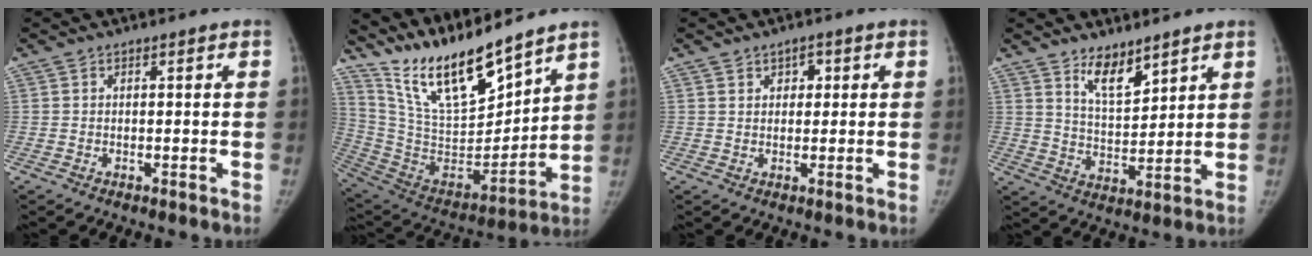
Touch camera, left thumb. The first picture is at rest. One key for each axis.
{"total": 19.3, "fx": 16.0, "fy": 4.5, "fz": 9.7, "tx": -0.137, "ty": -0.102, "tz": 0.309}
{"total": 2.6, "fx": 1.1, "fy": 1.9, "fz": 1.3, "tx": -0.002, "ty": -0.002, "tz": 0.014}
{"total": 7.5, "fx": 5.4, "fy": 3.0, "fz": 4.2, "tx": -0.049, "ty": -0.049, "tz": 0.101}